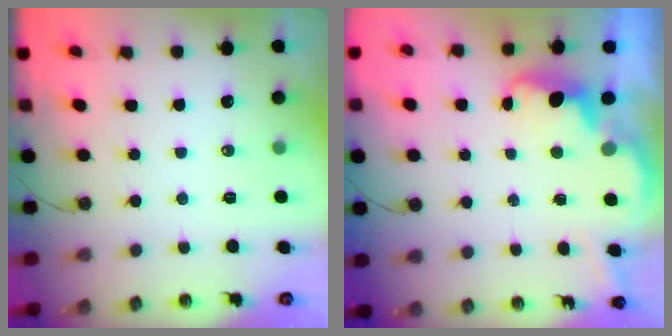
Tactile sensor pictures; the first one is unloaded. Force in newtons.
{"total": 4.0, "press": 3.9, "slide": 0.6}